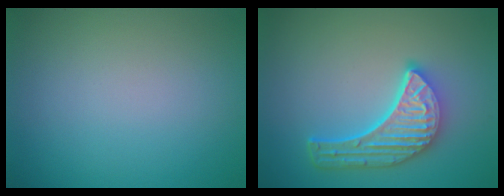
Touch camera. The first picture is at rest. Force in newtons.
{"total": 5.6, "press": 4.4, "slide": 3.5}